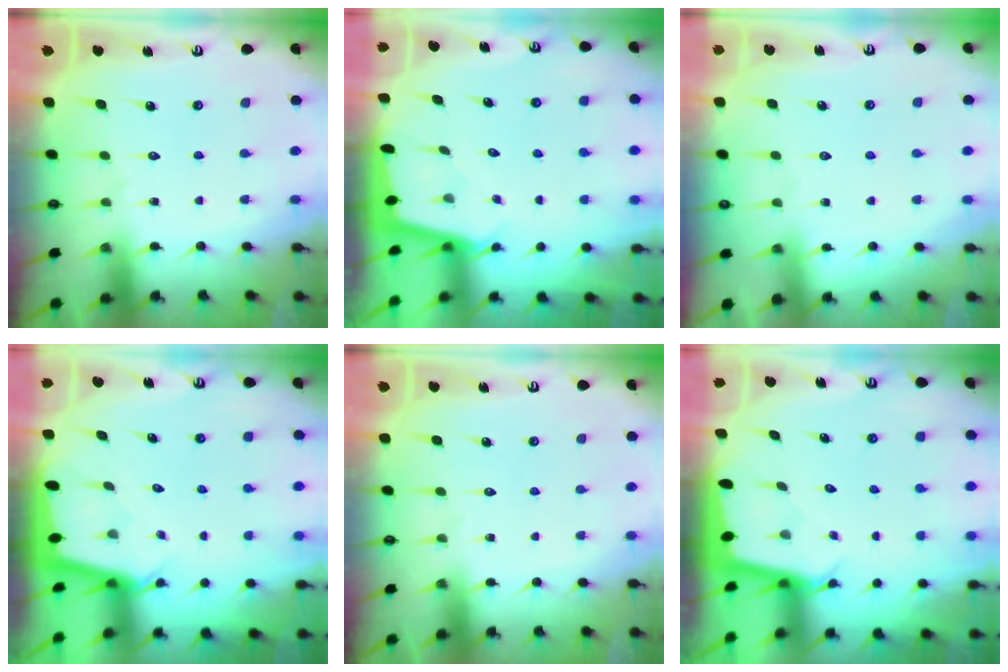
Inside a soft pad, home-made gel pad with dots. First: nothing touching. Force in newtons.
{"total": 1.9, "press": 1.9, "slide": 0.1}
{"total": 3.5, "press": 3.5, "slide": 0.5}
{"total": 2.3, "press": 2.3, "slide": 0.1}
{"total": 0.0}
{"total": 2.4, "press": 2.4, "slide": 0.2}